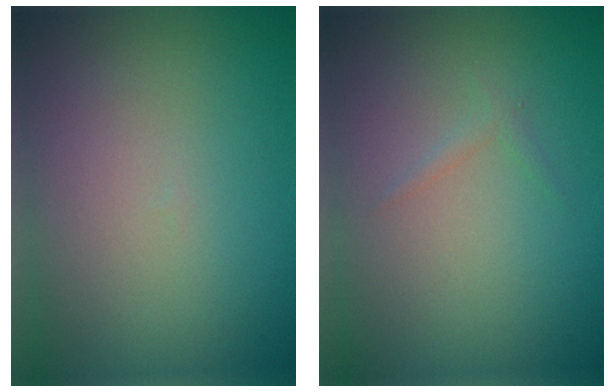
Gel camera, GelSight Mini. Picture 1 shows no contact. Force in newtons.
{"total": 0.7, "press": 0.7, "slide": 0.1}